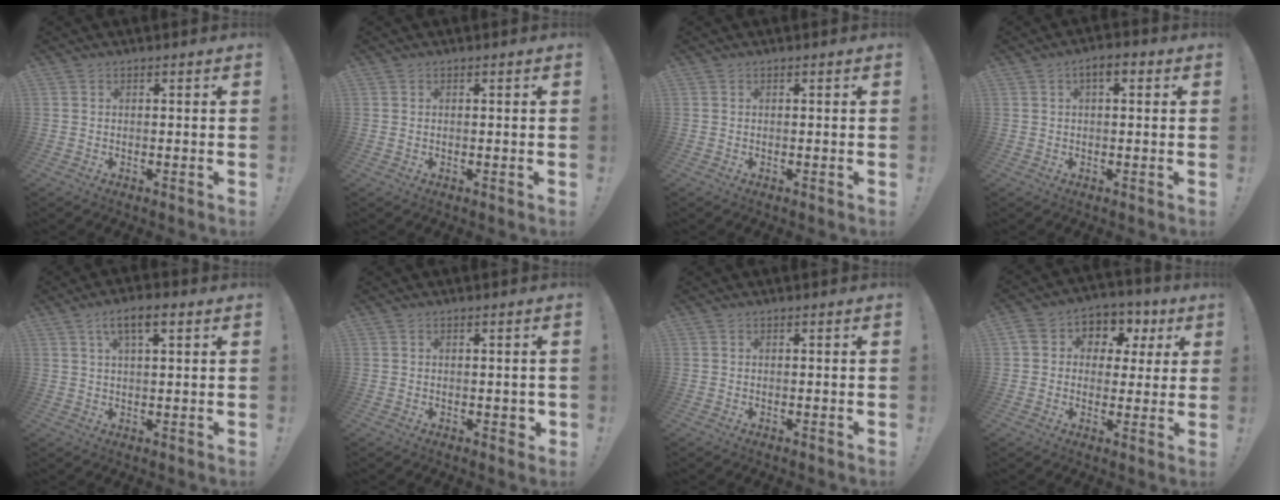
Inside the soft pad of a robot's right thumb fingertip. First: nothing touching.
{"total": 0.0}
{"total": 0.0}
{"total": 3.9, "force": [1.0, 1.9, 3.3], "torque": [-0.050, 0.006, 0.014]}
{"total": 6.2, "force": [2.7, 2.1, 5.2], "torque": [-0.080, -0.003, 0.043]}
{"total": 2.1, "force": [-0.3, 1.6, 1.4], "torque": [-0.018, 0.005, -0.004]}
{"total": 0.0}
{"total": 8.2, "force": [0.8, 7.6, 3.0], "torque": [-0.033, 0.000, 0.018]}